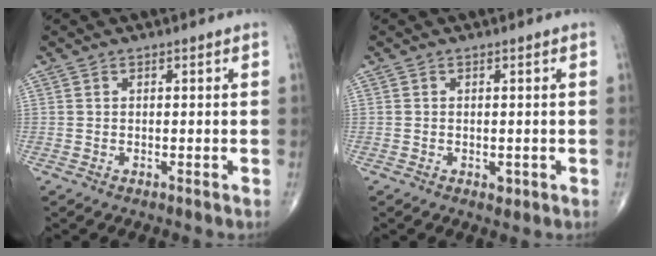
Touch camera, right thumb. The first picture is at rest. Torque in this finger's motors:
{"motor_torque": [2.52, 2.48, -0.04, -0.22, 0.01]}